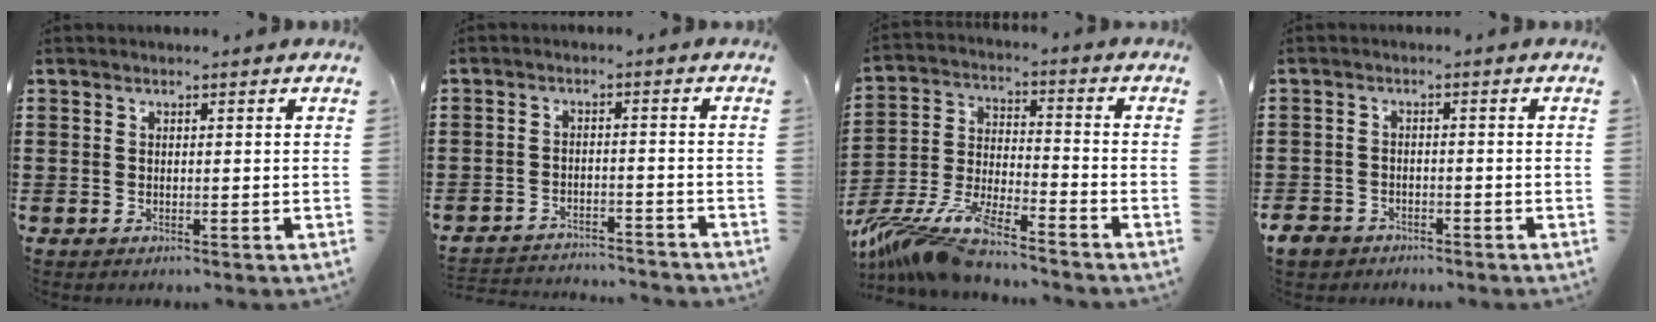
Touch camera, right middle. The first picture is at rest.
{"total": 3.1, "force": [-3.1, 0.1, 0.2], "torque": [-0.011, -0.001, -0.065]}
{"total": 11.0, "force": [-9.7, 1.1, 5.1], "torque": [-0.123, 0.002, -0.198]}
{"total": 2.7, "force": [-2.4, 1.1, 0.5], "torque": [-0.021, -0.002, -0.052]}